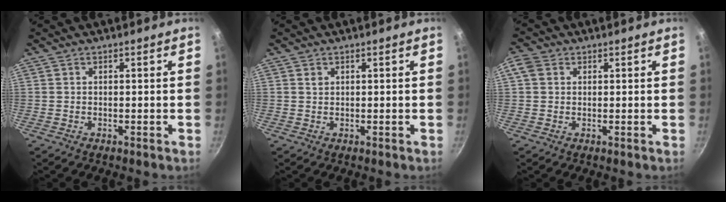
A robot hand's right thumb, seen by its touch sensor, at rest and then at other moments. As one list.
[{"total": 0.8, "force": [0.5, 0.5, 0.3], "torque": [-0.004, -0.003, 0.010]}, {"total": 3.2, "force": [0.9, 2.6, 1.7], "torque": [-0.031, 0.005, 0.011]}]